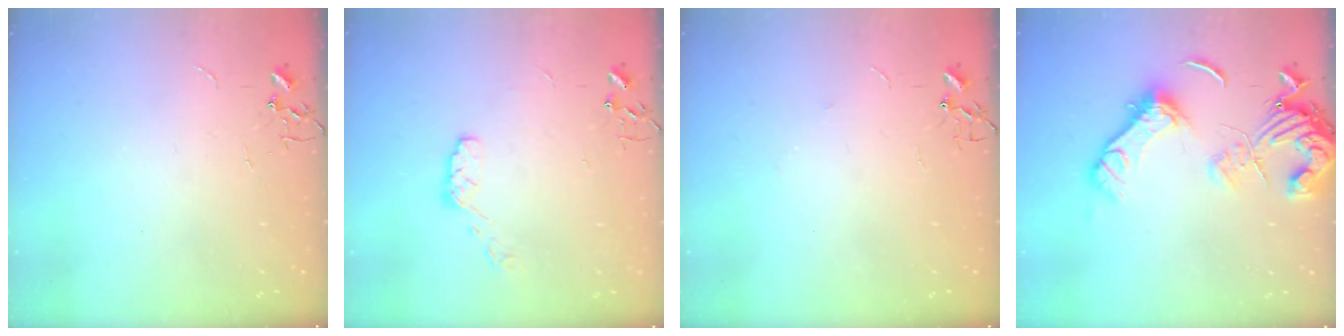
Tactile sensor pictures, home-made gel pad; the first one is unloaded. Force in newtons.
{"total": 6.8, "press": 6.7, "slide": 0.8}
{"total": 3.3, "press": 3.0, "slide": 1.2}
{"total": 16.3, "press": 16.2, "slide": 2.0}